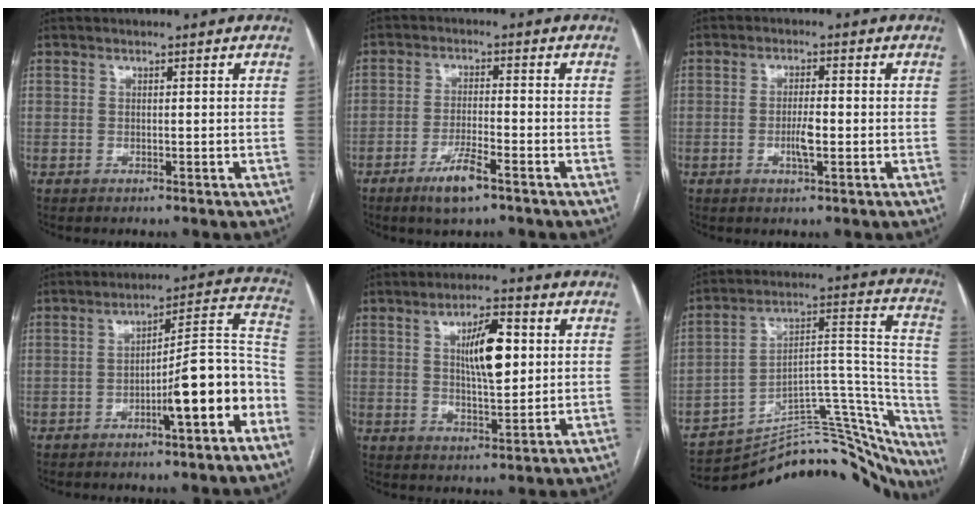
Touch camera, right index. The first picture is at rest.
{"total": 5.8, "force": [-3.7, 0.8, 4.4], "torque": [-0.088, -0.007, -0.066]}
{"total": 3.5, "force": [-0.9, 0.6, 3.3], "torque": [-0.064, -0.001, -0.014]}
{"total": 12.4, "force": [-5.4, 1.6, 11.1], "torque": [-0.146, 0.035, -0.078]}
{"total": 8.6, "force": [2.0, 2.3, 8.0], "torque": [-0.135, 0.006, 0.035]}
{"total": 32.1, "force": [-29.7, 7.4, 9.9], "torque": [-0.085, 0.045, -0.384]}